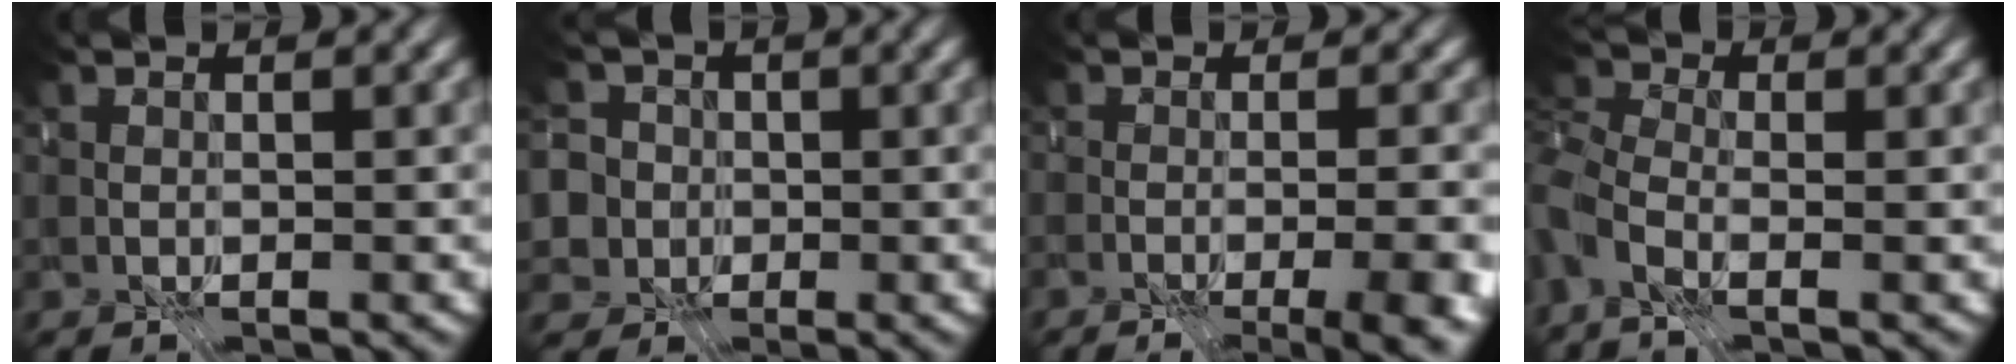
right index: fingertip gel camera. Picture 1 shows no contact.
{"total": 7.8, "force": [3.2, 6.0, 3.9], "torque": [-0.073, 0.023, 0.021]}
{"total": 10.4, "force": [-6.0, 4.4, 7.4], "torque": [-0.065, -0.014, -0.056]}
{"total": 4.3, "force": [-3.3, 1.0, 2.6], "torque": [-0.046, -0.006, -0.059]}